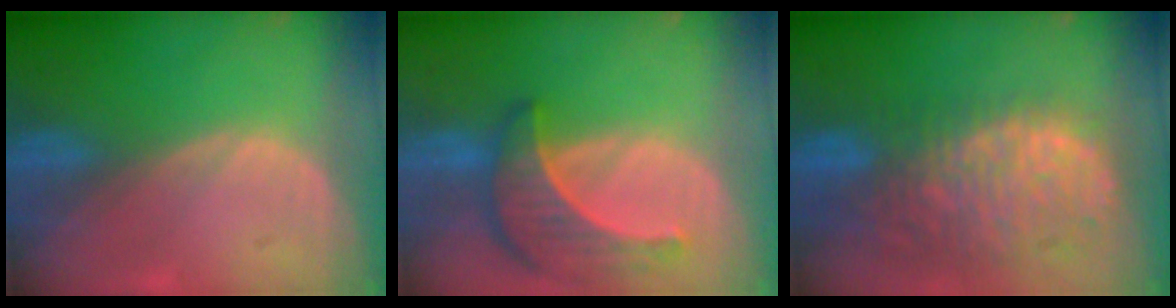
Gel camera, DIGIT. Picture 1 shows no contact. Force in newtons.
{"total": 8.4, "press": 7.8, "slide": 3.0}
{"total": 13.5, "press": 11.1, "slide": 7.6}